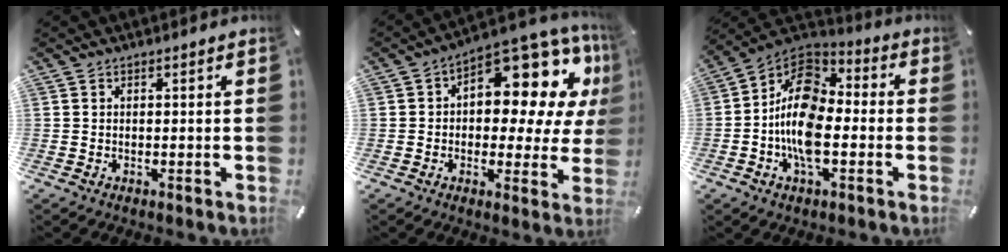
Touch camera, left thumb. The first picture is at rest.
{"total": 13.9, "force": [6.7, 7.4, 9.7], "torque": [-0.115, -0.074, 0.105]}
{"total": 14.2, "force": [-3.9, 8.4, 10.7], "torque": [-0.218, 0.010, -0.078]}